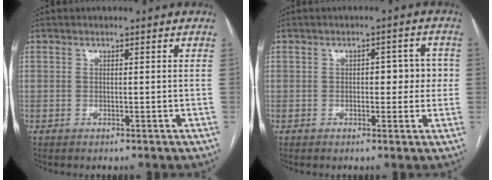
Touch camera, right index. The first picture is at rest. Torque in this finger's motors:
{"motor_torque": [0.60, 0.09, 0.22, 0.04]}